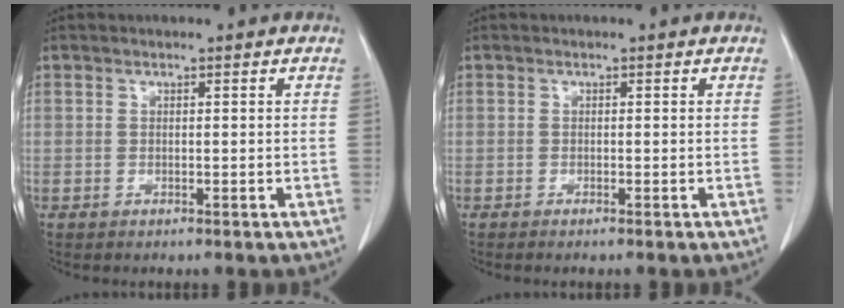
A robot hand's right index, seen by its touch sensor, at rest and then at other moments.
{"total": 0.9, "force": [-0.7, -0.2, 0.5], "torque": [-0.007, -0.001, -0.010]}